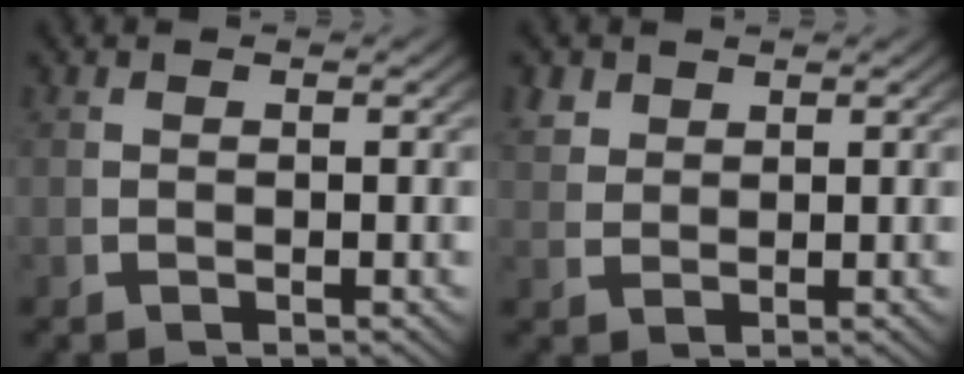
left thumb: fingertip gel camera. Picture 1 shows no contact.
{"total": 2.3, "force": [1.8, 1.3, 0.8], "torque": [-0.016, -0.001, 0.044]}